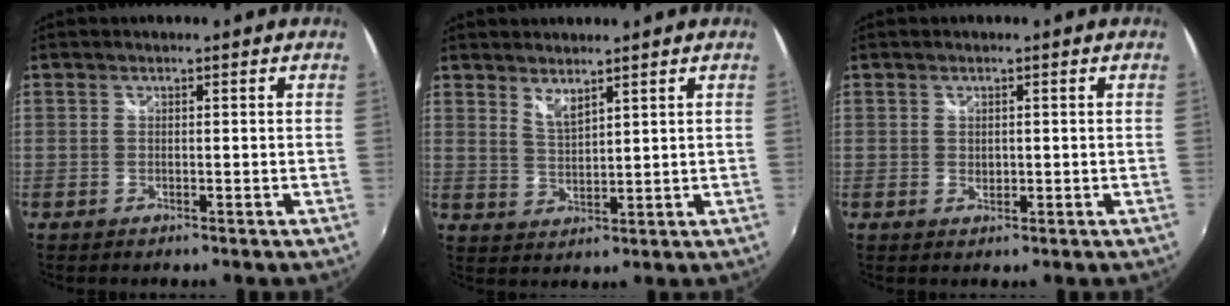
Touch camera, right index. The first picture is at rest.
{"total": 3.5, "force": [3.0, 0.7, 1.7], "torque": [-0.029, -0.005, 0.052]}
{"total": 1.1, "force": [0.2, 0.9, 0.5], "torque": [-0.007, 0.000, 0.004]}